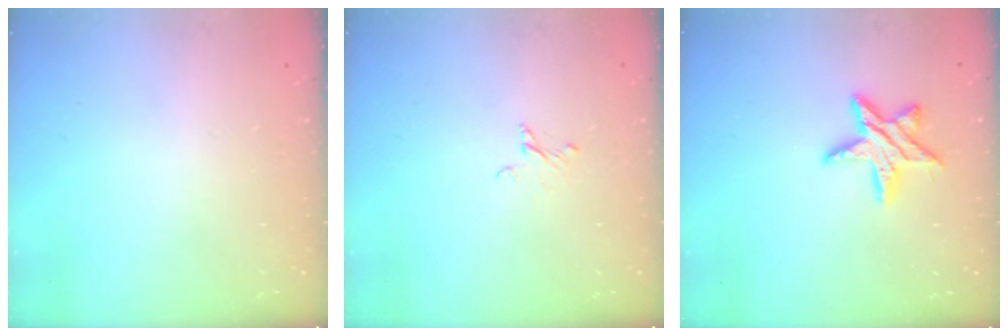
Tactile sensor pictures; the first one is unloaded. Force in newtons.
{"total": 2.1, "press": 2.1, "slide": 0.1}
{"total": 10.8, "press": 10.8, "slide": 0.6}